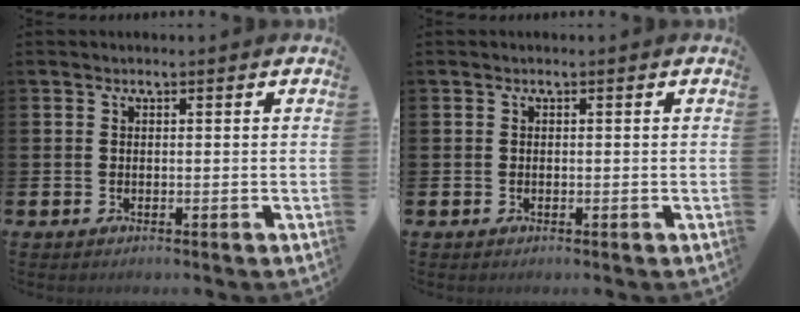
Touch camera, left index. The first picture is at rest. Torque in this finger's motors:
{"motor_torque": [-0.01, 0.07, -0.10, -0.01]}